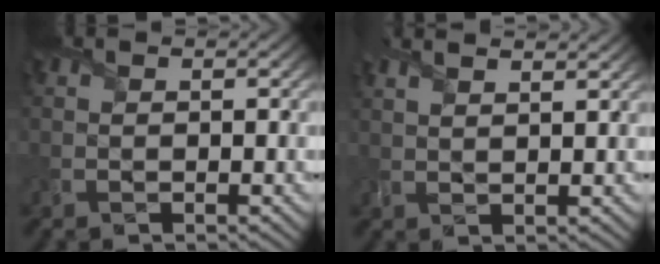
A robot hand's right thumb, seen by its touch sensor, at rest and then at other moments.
{"total": 4.2, "force": [3.2, 0.7, 2.6], "torque": [-0.039, 0.011, 0.037]}